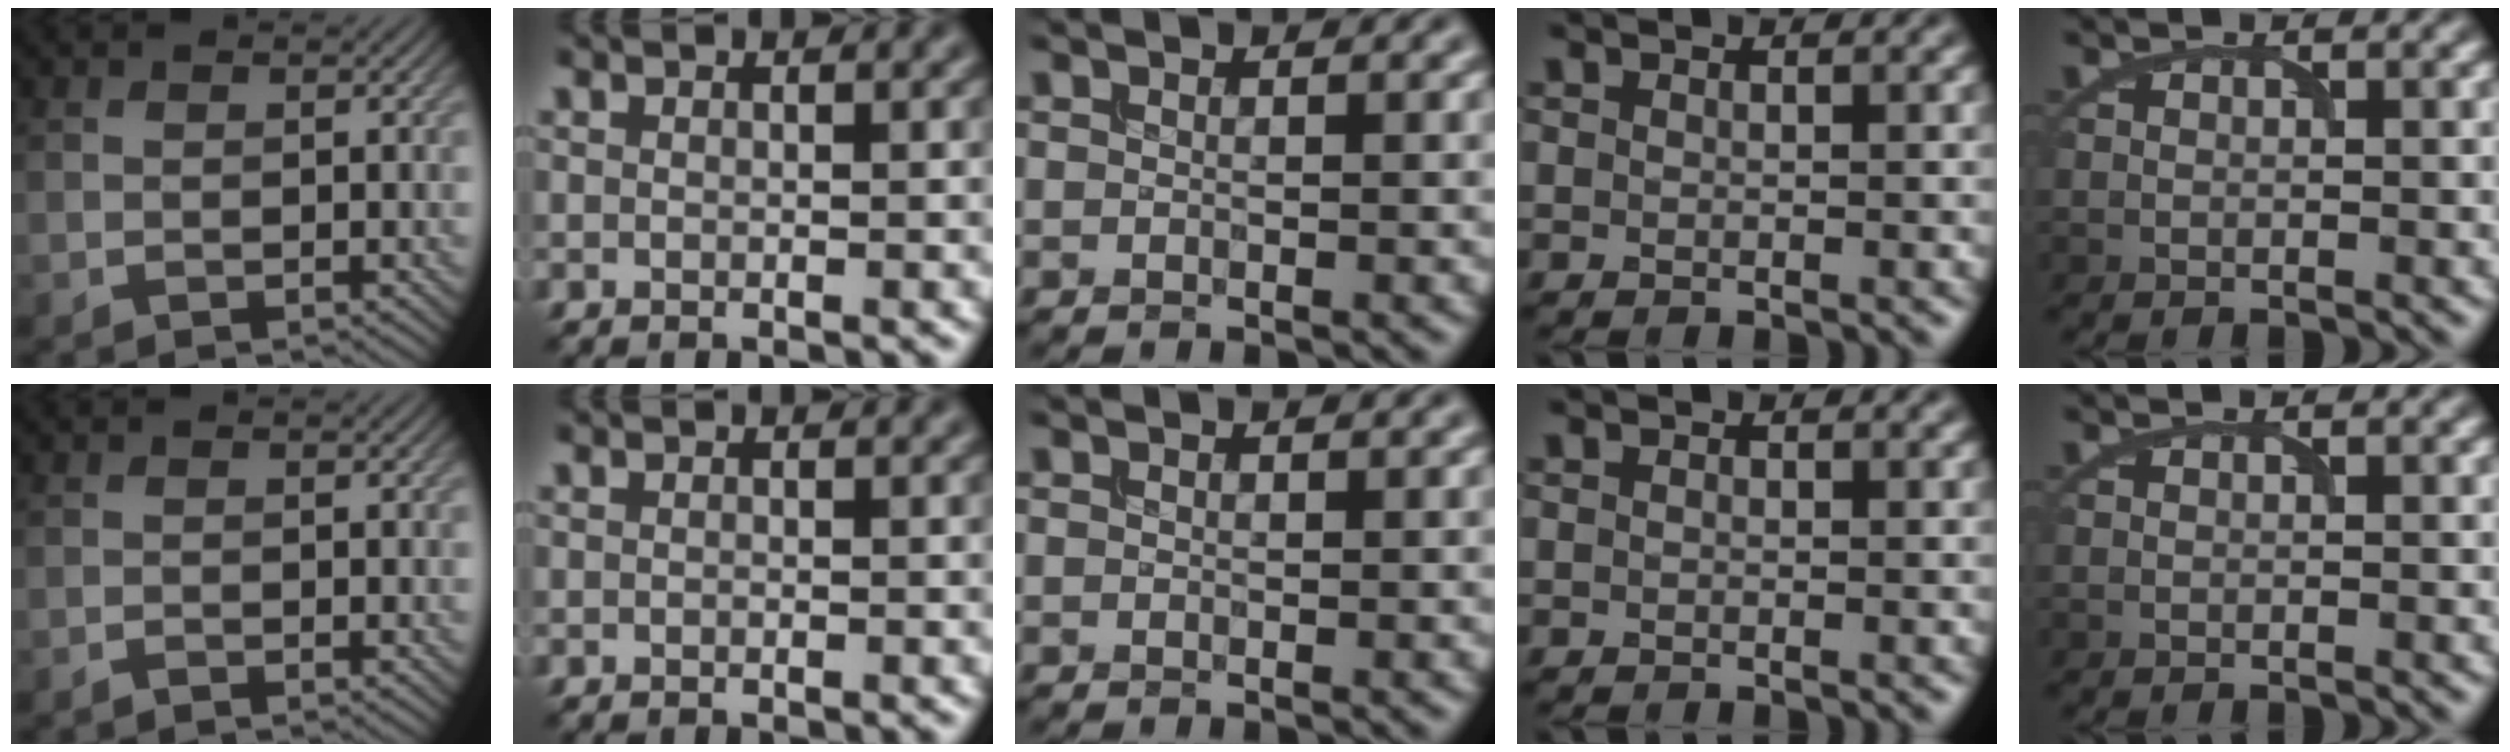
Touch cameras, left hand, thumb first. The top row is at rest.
{"thumb": {"total": 0.5, "force": [-0.5, 0.0, 0.2], "torque": [-0.003, 0.001, -0.010]}}